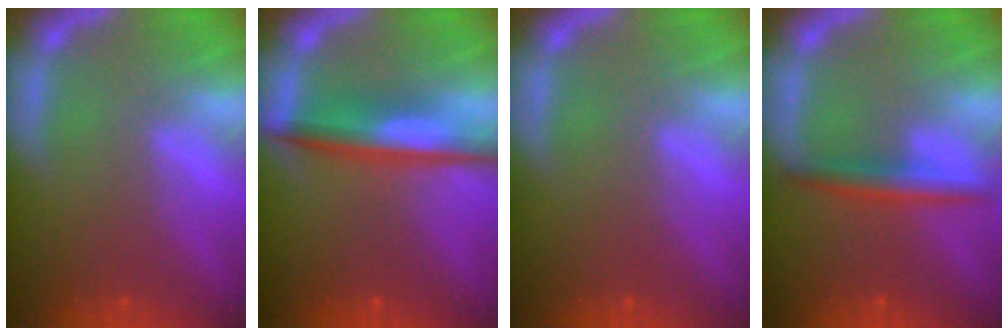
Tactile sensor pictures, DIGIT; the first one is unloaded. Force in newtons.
{"total": 5.0}
{"total": 0.0}
{"total": 3.0}